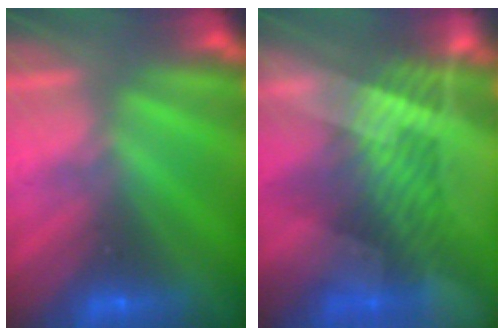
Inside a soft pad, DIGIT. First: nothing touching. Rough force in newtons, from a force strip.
{"total": 8.4}